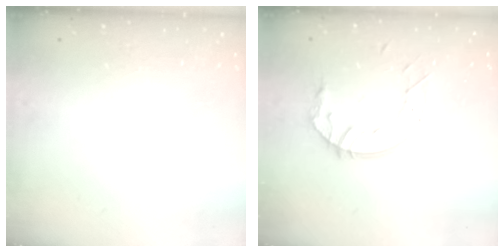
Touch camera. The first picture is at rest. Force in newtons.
{"total": 10.6, "press": 10.5, "slide": 1.0}